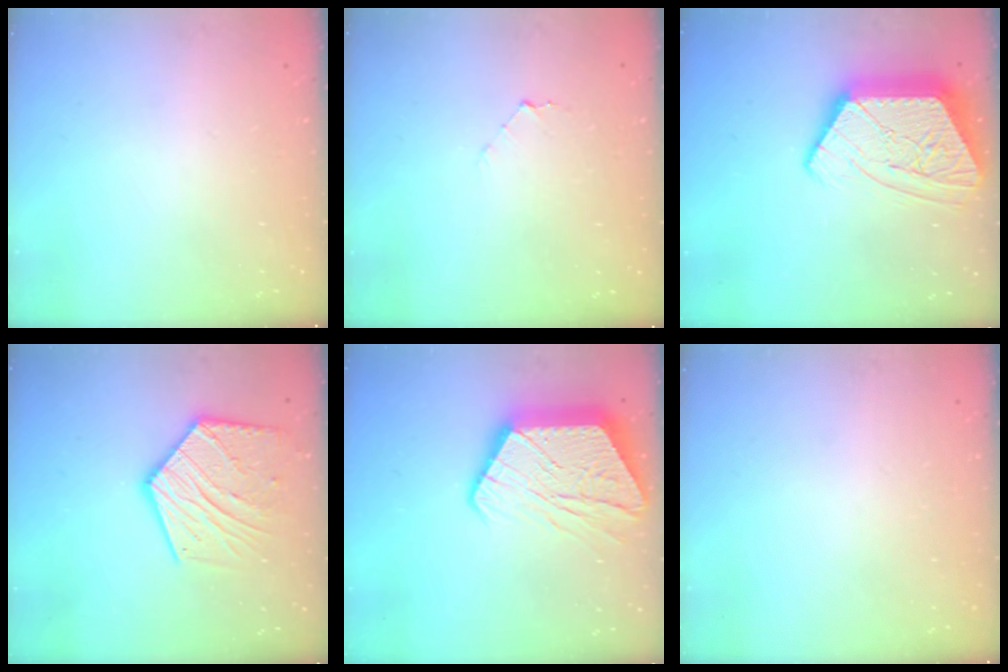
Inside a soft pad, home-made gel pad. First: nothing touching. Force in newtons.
{"total": 3.9, "press": 3.9, "slide": 0.3}
{"total": 19.9, "press": 19.8, "slide": 1.5}
{"total": 17.9, "press": 17.8, "slide": 1.3}
{"total": 20.1, "press": 20.0, "slide": 1.3}
{"total": 0.0}